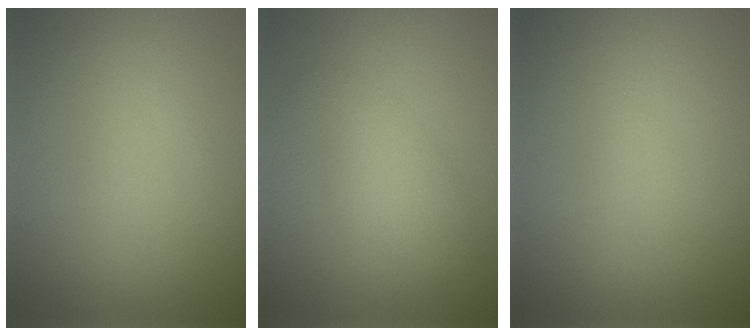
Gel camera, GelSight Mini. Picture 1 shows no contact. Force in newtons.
{"total": 2.8, "press": 2.8, "slide": 0.2}
{"total": 0.0}